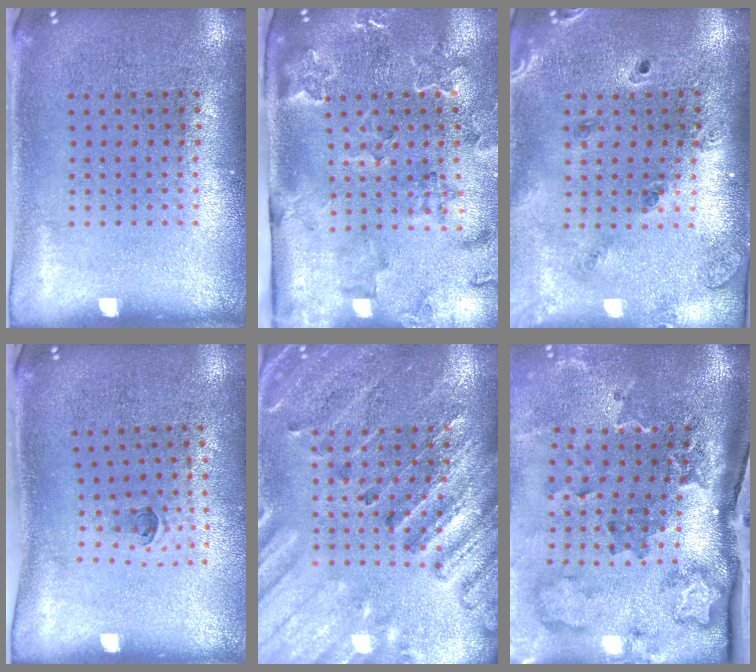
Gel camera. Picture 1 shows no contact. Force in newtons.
{"total": 2.3, "press": 2.3, "slide": 0.1}
{"total": 1.4, "press": 1.3, "slide": 0.3}
{"total": 0.5, "press": 0.3, "slide": 0.4}
{"total": 2.5, "press": 2.5, "slide": 0.4}
{"total": 3.5, "press": 2.4, "slide": 2.6}